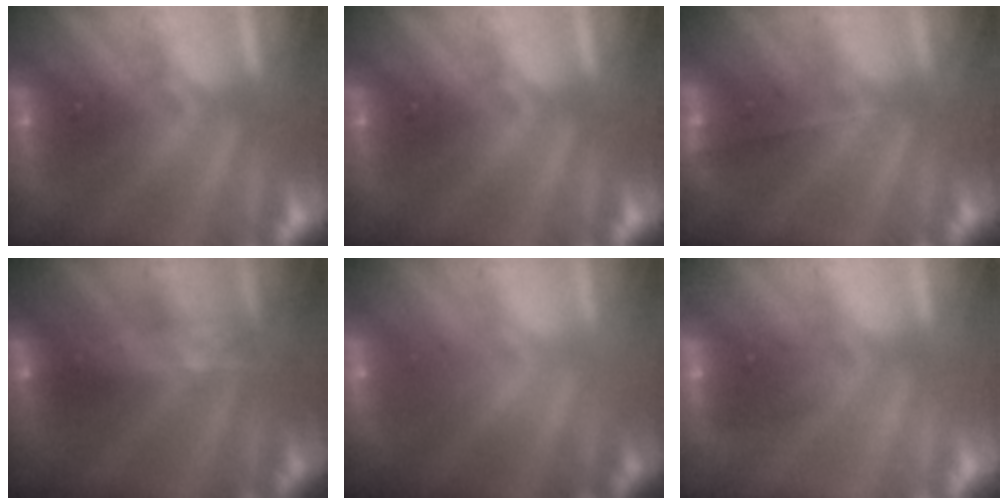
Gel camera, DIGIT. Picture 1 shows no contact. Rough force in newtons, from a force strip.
{"total": 0.0}
{"total": 1.8}
{"total": 7.0}
{"total": 2.2}
{"total": 1.6}